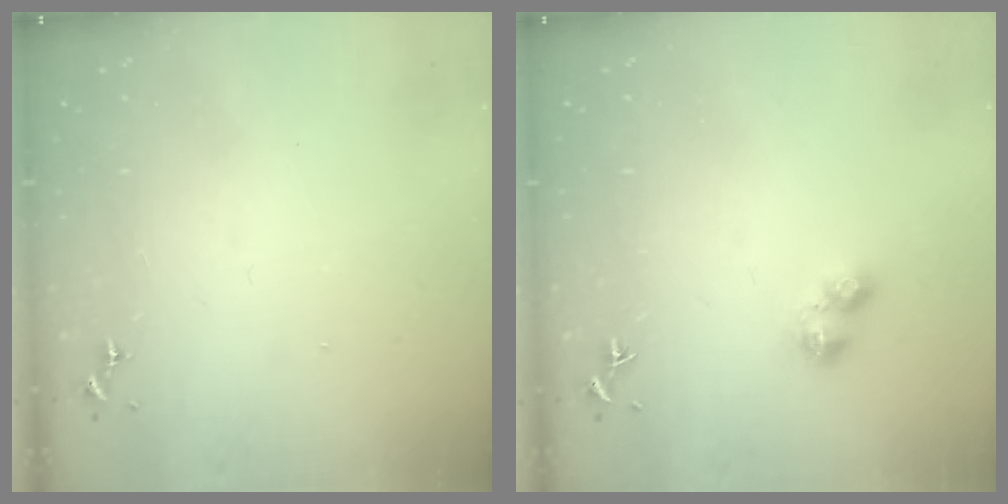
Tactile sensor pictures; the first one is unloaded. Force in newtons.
{"total": 3.5, "press": 3.4, "slide": 0.5}